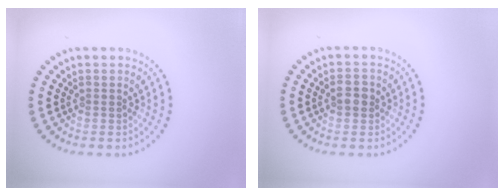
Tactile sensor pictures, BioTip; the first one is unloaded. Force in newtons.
{"total": 1.8, "press": 1.8, "slide": 0.2}